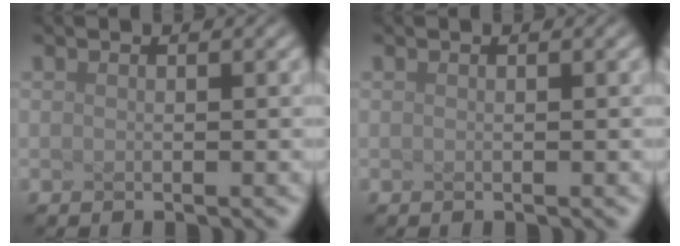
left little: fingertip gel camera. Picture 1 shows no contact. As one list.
[{"total": 0.0}]